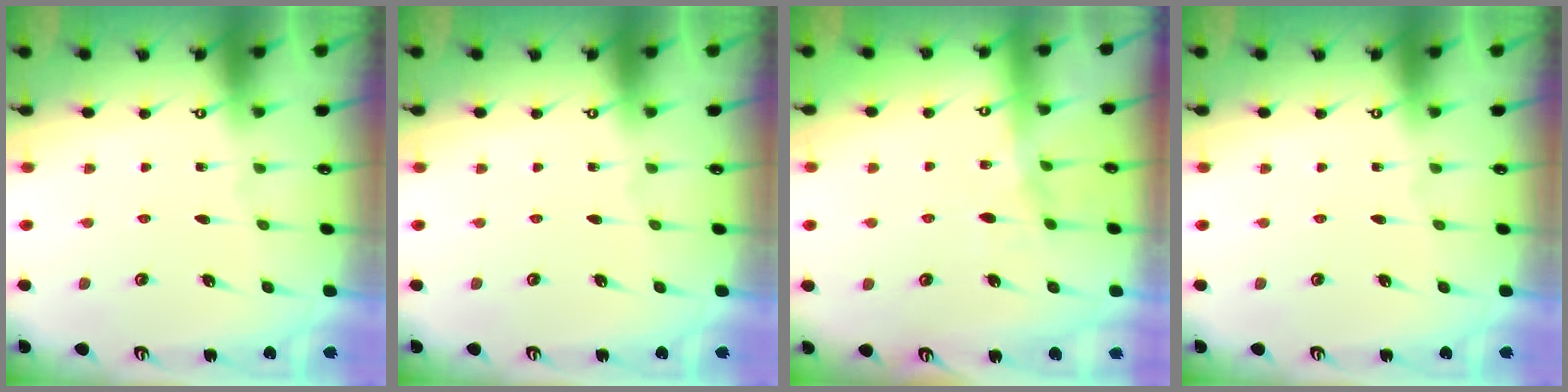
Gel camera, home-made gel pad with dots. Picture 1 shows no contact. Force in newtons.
{"total": 0.0}
{"total": 7.5, "press": 7.5, "slide": 0.8}
{"total": 0.0}